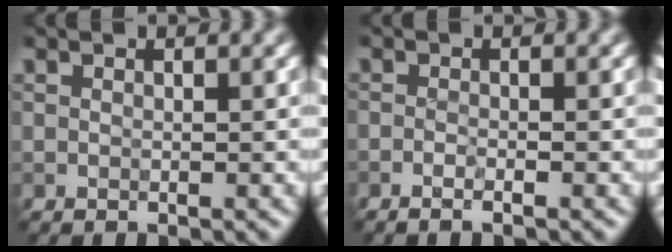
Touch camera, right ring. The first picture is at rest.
{"total": 1.0, "force": [-0.5, 0.3, 0.8], "torque": [-0.008, -0.004, -0.011]}